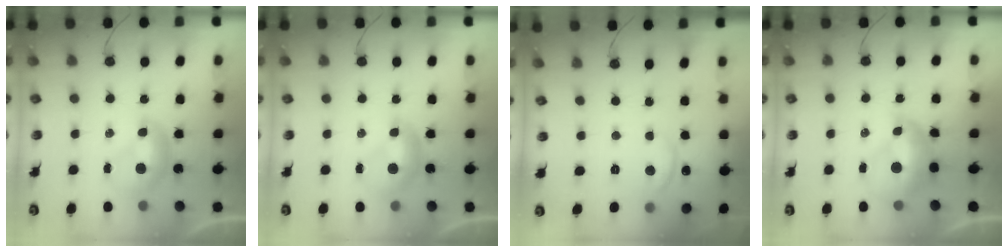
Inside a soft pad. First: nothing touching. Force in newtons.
{"total": 0.0}
{"total": 4.5, "press": 4.4, "slide": 0.7}
{"total": 2.6, "press": 2.5, "slide": 0.7}